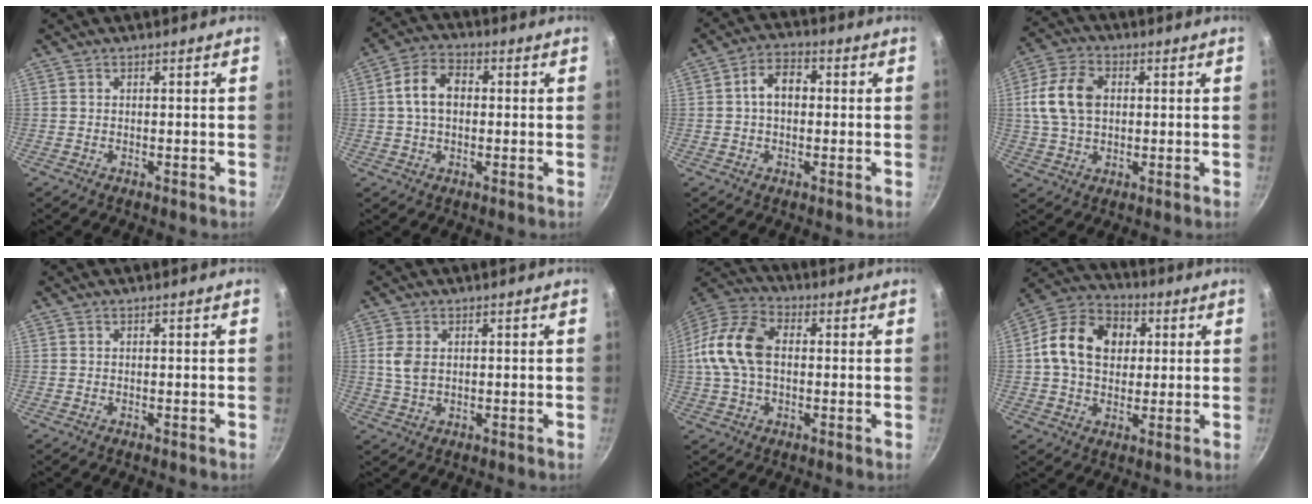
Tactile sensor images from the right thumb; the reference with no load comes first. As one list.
[{"total": 7.9, "force": [0.6, 5.4, 5.7], "torque": [-0.090, 0.022, 0.001]}, {"total": 6.4, "force": [0.4, 4.3, 4.6], "torque": [-0.058, 0.019, -0.002]}, {"total": 11.5, "force": [1.7, 7.8, 8.2], "torque": [-0.147, 0.016, 0.024]}, {"total": 0.0}, {"total": 4.2, "force": [0.8, 2.7, 3.1], "torque": [-0.063, -0.002, 0.016]}, {"total": 14.4, "force": [0.6, 9.4, 10.9], "torque": [-0.203, 0.033, -0.005]}, {"total": 14.9, "force": [2.4, 11.2, 9.5], "torque": [-0.141, 0.019, 0.025]}]